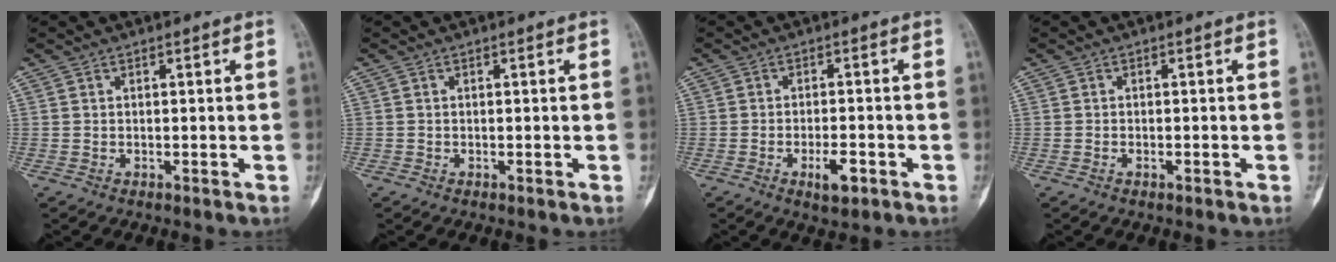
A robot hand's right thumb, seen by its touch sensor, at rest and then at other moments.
{"total": 0.0}
{"total": 4.4, "force": [-2.0, 1.8, 3.5], "torque": [-0.054, 0.005, -0.028]}
{"total": 0.6, "force": [-0.3, 0.3, 0.5], "torque": [-0.012, 0.006, -0.005]}